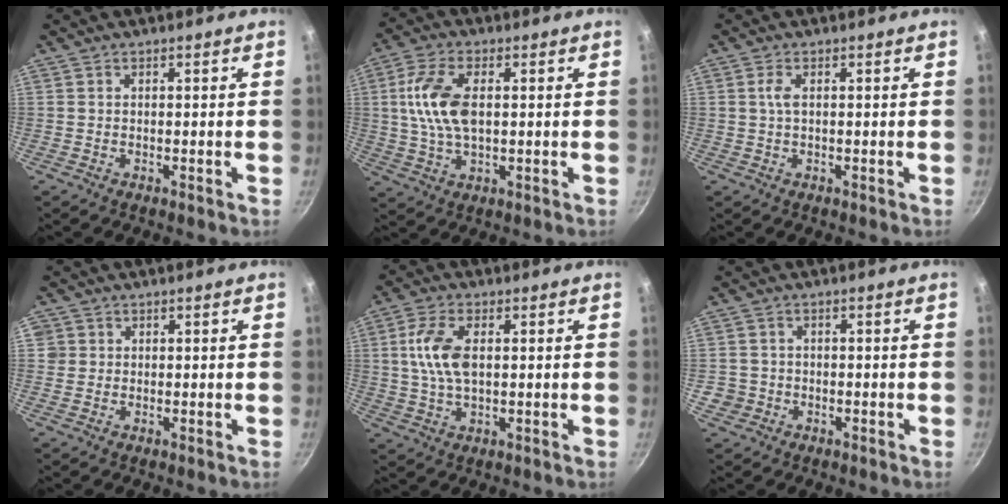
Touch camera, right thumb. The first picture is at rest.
{"total": 10.9, "force": [1.5, 5.7, 9.1], "torque": [-0.177, 0.007, 0.025]}
{"total": 1.9, "force": [0.3, 0.7, 1.7], "torque": [-0.041, 0.002, 0.008]}
{"total": 1.8, "force": [0.2, 1.8, 0.3], "torque": [0.012, 0.008, 0.001]}
{"total": 8.7, "force": [1.3, 4.5, 7.3], "torque": [-0.144, 0.007, 0.023]}
{"total": 3.2, "force": [-1.0, 2.9, 0.6], "torque": [-0.001, 0.019, -0.014]}